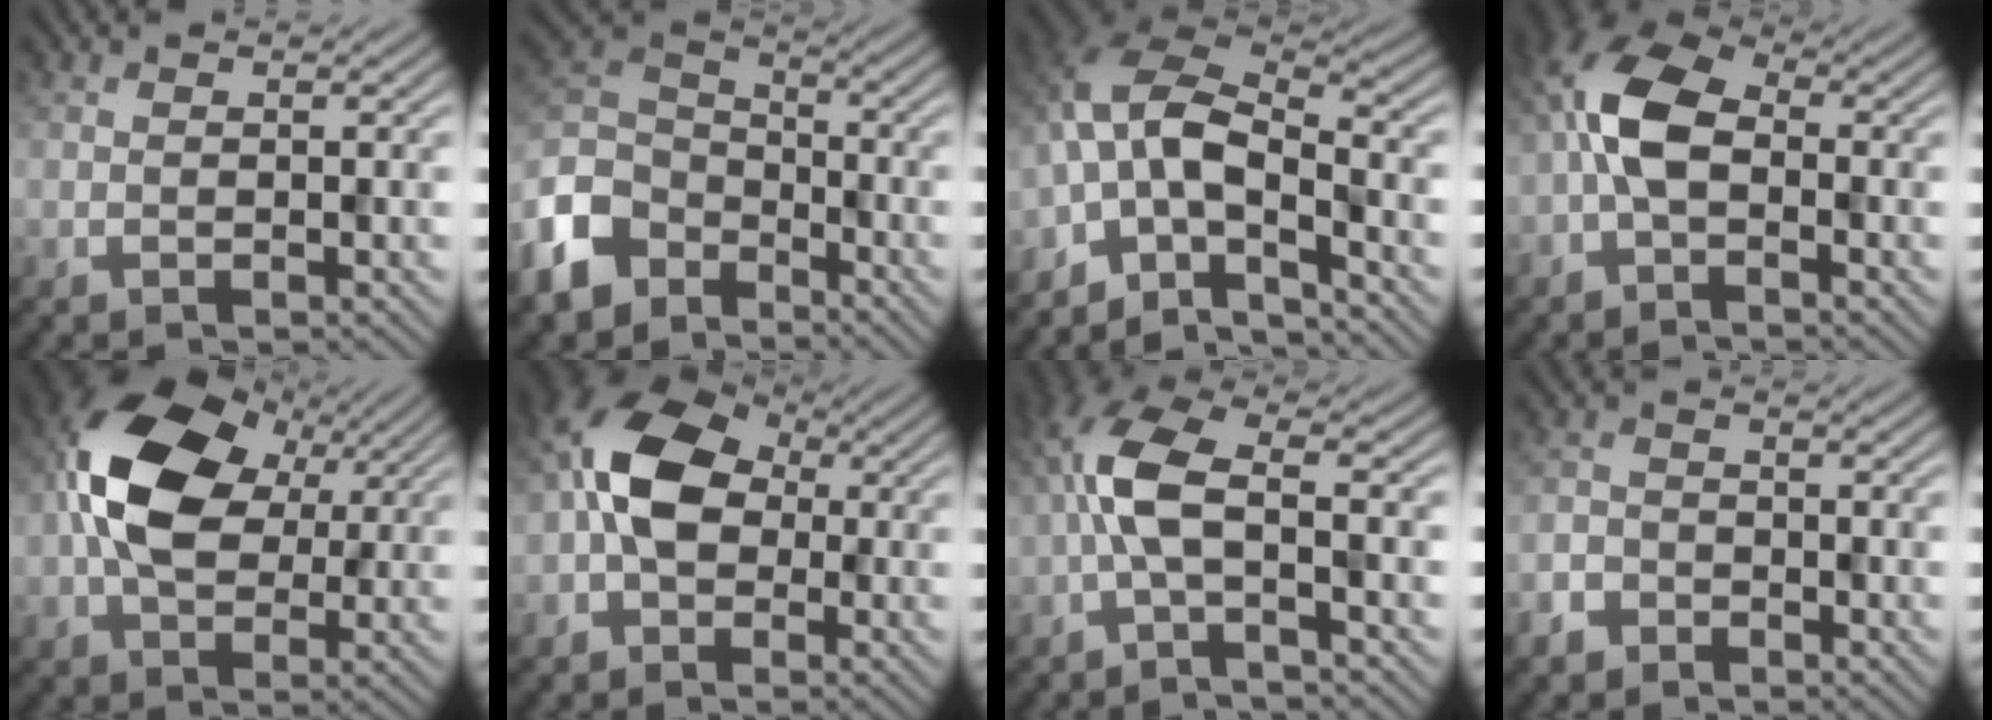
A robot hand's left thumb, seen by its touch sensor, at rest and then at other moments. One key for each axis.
{"total": 11.4, "fx": -7.2, "fy": 7.2, "fz": 4.9, "tx": -0.145, "ty": -0.013, "tz": -0.166}
{"total": 9.6, "fx": -4.8, "fy": 4.1, "fz": 7.2, "tx": -0.144, "ty": 0.001, "tz": -0.112}
{"total": 7.3, "fx": -1.1, "fy": 4.0, "fz": 6.0, "tx": -0.133, "ty": 0.019, "tz": -0.039}
{"total": 13.5, "fx": 2.8, "fy": 8.8, "fz": 9.9, "tx": -0.218, "ty": 0.011, "tz": 0.049}
{"total": 9.6, "fx": -0.4, "fy": 6.7, "fz": 6.8, "tx": -0.155, "ty": 0.019, "tz": -0.030}
{"total": 6.5, "fx": -1.8, "fy": 2.1, "fz": 5.8, "tx": -0.133, "ty": 0.014, "tz": -0.047}
{"total": 3.2, "fx": -2.5, "fy": 1.8, "fz": 0.8, "tx": -0.023, "ty": -0.004, "tz": -0.059}